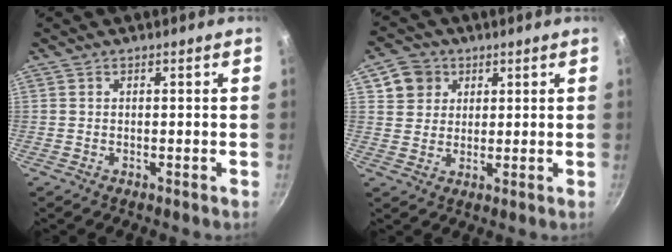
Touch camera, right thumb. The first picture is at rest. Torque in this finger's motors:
{"motor_torque": [-0.53, 0.52, -0.29, 0.11, 0.05]}